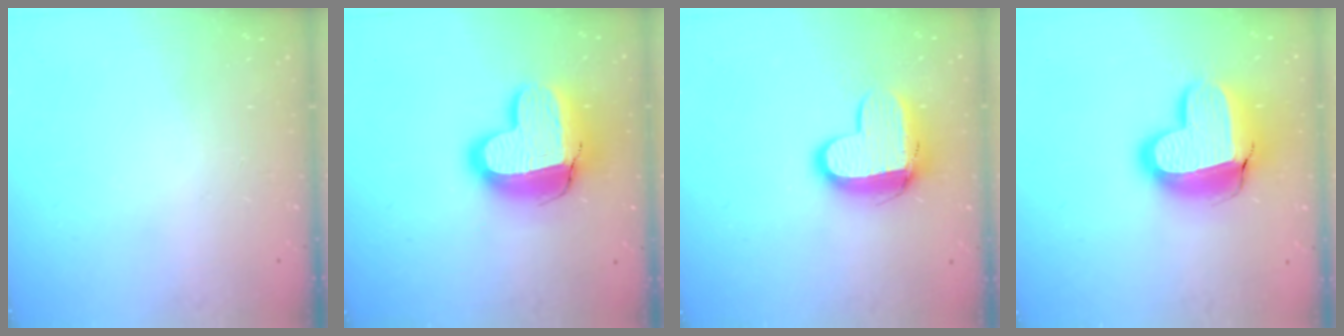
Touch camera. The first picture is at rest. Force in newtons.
{"total": 16.9, "press": 16.8, "slide": 1.4}
{"total": 12.0, "press": 11.9, "slide": 1.2}
{"total": 19.2, "press": 19.2, "slide": 1.5}